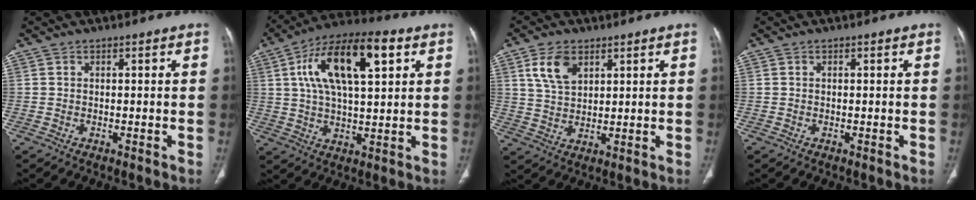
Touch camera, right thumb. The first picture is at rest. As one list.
[{"total": 18.1, "force": [6.0, 7.5, 15.4], "torque": [-0.260, 0.009, 0.097]}, {"total": 7.3, "force": [3.5, 4.4, 4.6], "torque": [-0.075, -0.014, 0.072]}, {"total": 0.0}]